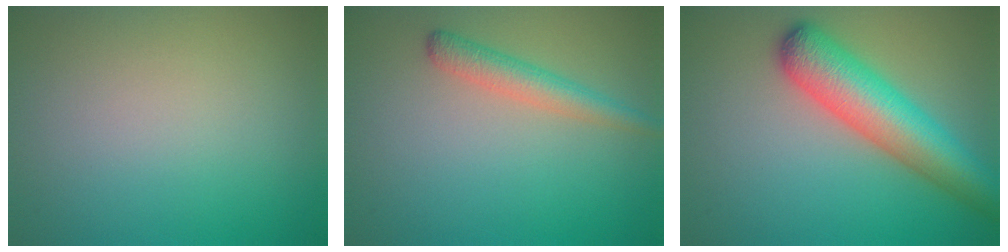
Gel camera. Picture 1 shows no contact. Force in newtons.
{"total": 2.6, "press": 2.6, "slide": 0.0}
{"total": 7.4, "press": 7.4, "slide": 0.3}